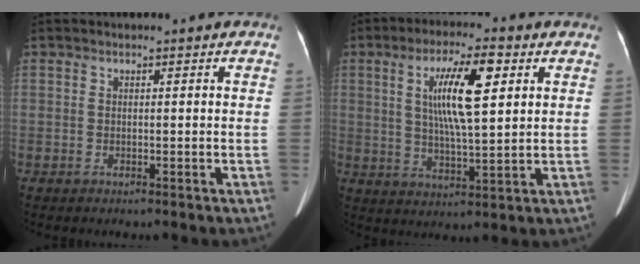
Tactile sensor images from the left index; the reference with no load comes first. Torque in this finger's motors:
{"motor_torque": [0.96, -0.52, 0.27, 0.06]}